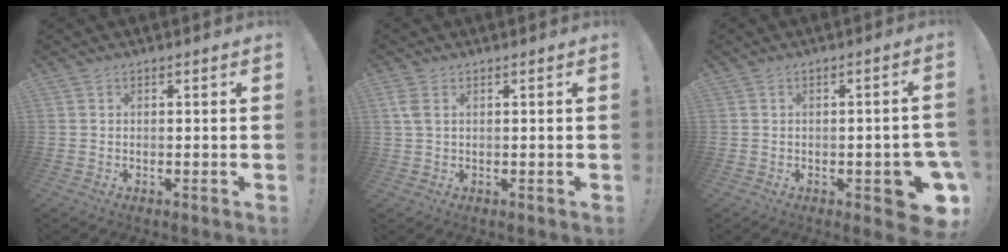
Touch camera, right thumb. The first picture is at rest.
{"total": 3.2, "force": [1.2, 1.3, 2.6], "torque": [-0.061, 0.002, 0.021]}
{"total": 8.3, "force": [-3.3, 3.1, 7.0], "torque": [-0.073, 0.010, -0.046]}